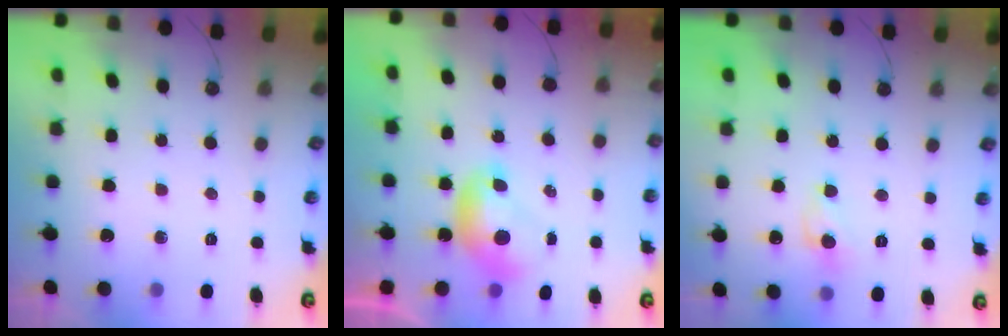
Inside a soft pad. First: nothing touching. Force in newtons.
{"total": 0.0}
{"total": 0.0}